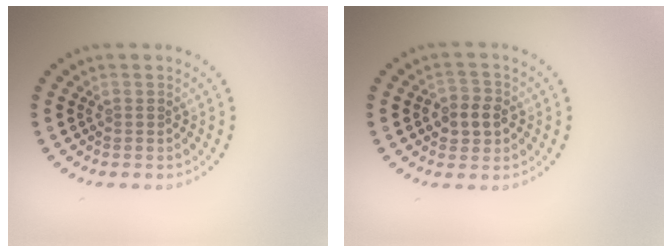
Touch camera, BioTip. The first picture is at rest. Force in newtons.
{"total": 2.8, "press": 2.8, "slide": 0.4}